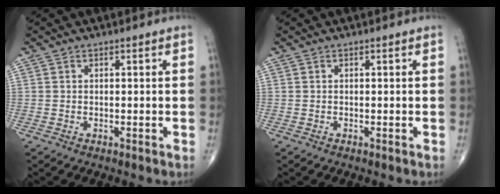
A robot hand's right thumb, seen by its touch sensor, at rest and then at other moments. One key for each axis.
{"total": 0.0}